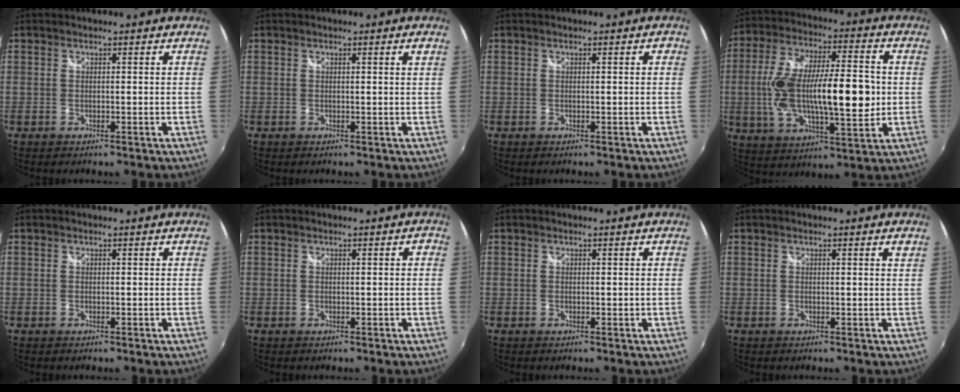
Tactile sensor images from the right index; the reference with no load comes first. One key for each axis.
{"total": 1.1, "fx": 0.5, "fy": -0.4, "fz": 0.9, "tx": -0.013, "ty": 0.001, "tz": 0.007}
{"total": 1.1, "fx": 0.2, "fy": 0.3, "fz": 1.0, "tx": -0.013, "ty": 0.005, "tz": 0.002}
{"total": 20.3, "fx": -1.1, "fy": 7.0, "fz": 19.0, "tx": -0.352, "ty": -0.001, "tz": -0.017}
{"total": 0.0}
{"total": 1.4, "fx": 0.0, "fy": 0.4, "fz": 1.4, "tx": -0.018, "ty": 0.004, "tz": 0.000}
{"total": 0.0}
{"total": 1.1, "fx": 0.8, "fy": -0.3, "fz": 0.8, "tx": -0.011, "ty": 0.002, "tz": 0.008}